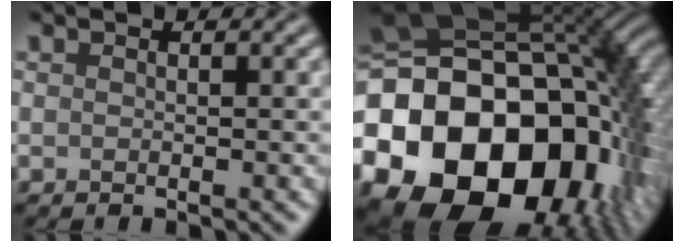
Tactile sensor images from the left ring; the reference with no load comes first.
{"total": 21.8, "force": [-5.7, 15.2, 14.5], "torque": [-0.301, -0.017, -0.092]}